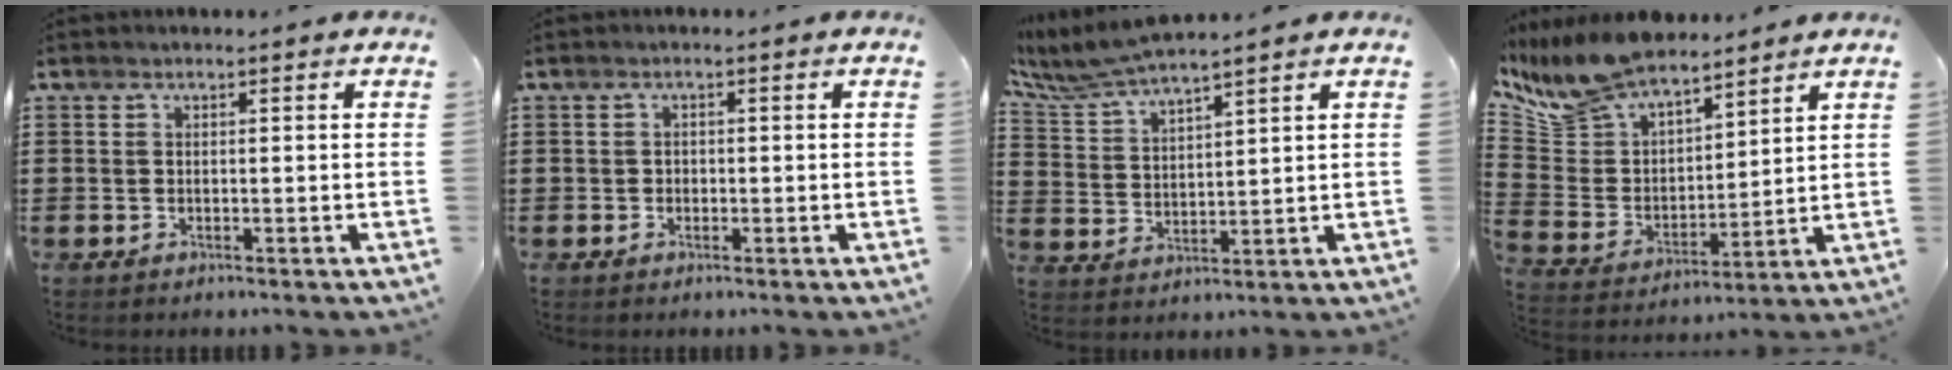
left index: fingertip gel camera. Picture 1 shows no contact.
{"total": 0.7, "force": [0.0, 0.6, 0.3], "torque": [-0.008, 0.003, -0.002]}
{"total": 5.9, "force": [5.5, 0.2, 2.1], "torque": [-0.065, -0.026, 0.097]}
{"total": 10.1, "force": [9.4, 3.1, 1.9], "torque": [-0.088, -0.057, 0.178]}